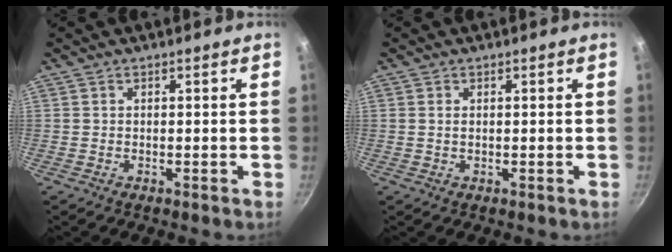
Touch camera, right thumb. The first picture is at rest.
{"total": 1.1, "force": [0.2, 0.7, 0.8], "torque": [-0.014, 0.001, 0.002]}